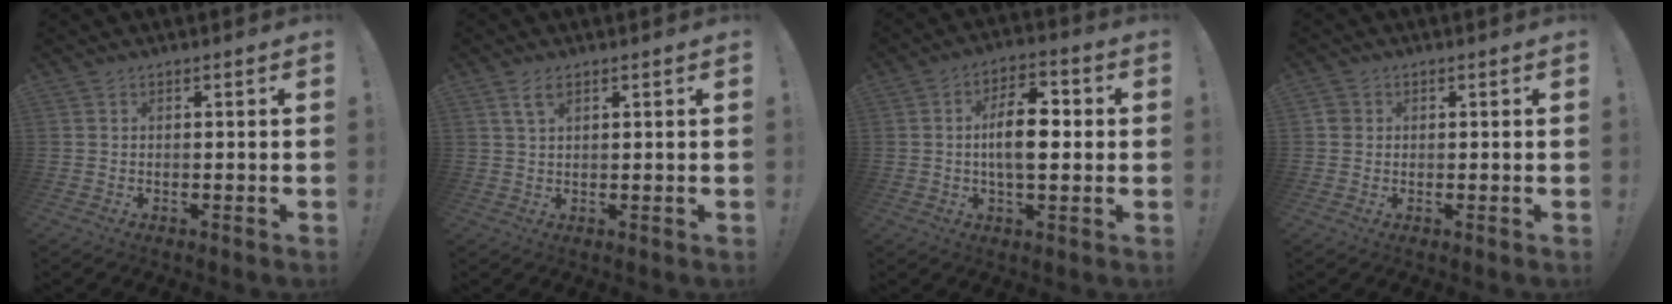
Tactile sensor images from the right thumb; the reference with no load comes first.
{"total": 3.2, "force": [1.7, 1.1, 2.5], "torque": [-0.043, -0.002, 0.028]}
{"total": 11.6, "force": [-0.1, 5.8, 10.1], "torque": [-0.167, 0.003, -0.009]}
{"total": 2.0, "force": [0.5, 1.8, 0.5], "torque": [-0.011, 0.005, 0.010]}